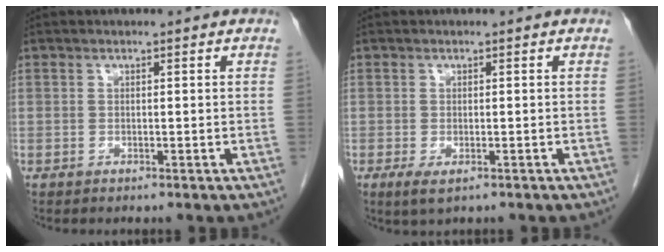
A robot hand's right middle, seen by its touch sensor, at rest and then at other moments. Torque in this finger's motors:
{"motor_torque": [0.16, -0.25, 0.14, 0.03]}